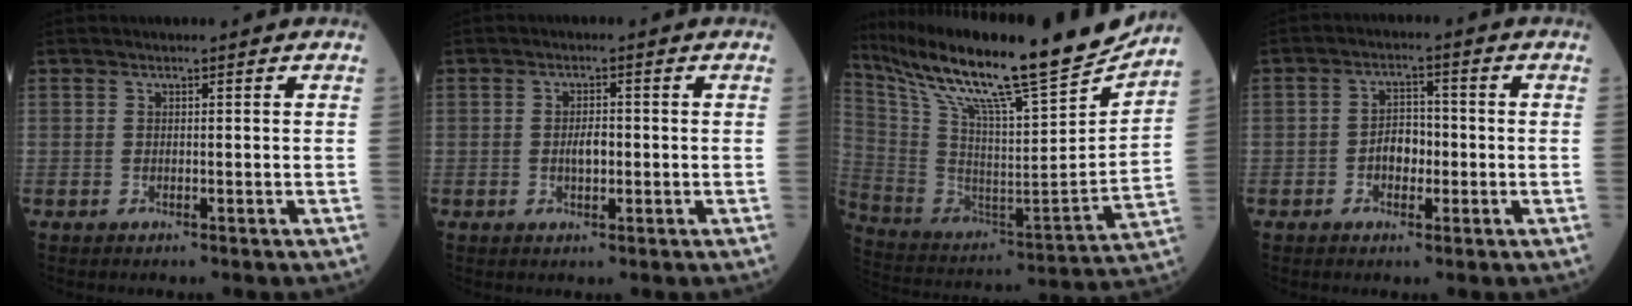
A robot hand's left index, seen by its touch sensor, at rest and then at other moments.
{"total": 2.5, "force": [-0.4, 1.1, 2.3], "torque": [-0.043, 0.001, -0.006]}
{"total": 26.7, "force": [22.5, 1.6, 14.3], "torque": [-0.268, -0.043, 0.358]}
{"total": 4.0, "force": [-1.0, 2.6, 2.9], "torque": [-0.051, 0.011, -0.021]}